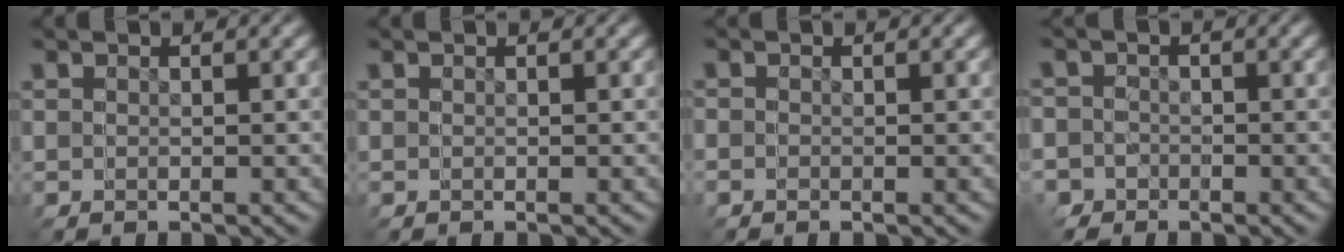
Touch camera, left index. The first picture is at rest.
{"total": 0.0}
{"total": 0.8, "force": [-0.2, 0.7, -0.3], "torque": [-0.012, -0.015, 0.004]}
{"total": 4.5, "force": [-0.9, 4.3, -1.1], "torque": [-0.010, -0.035, -0.006]}